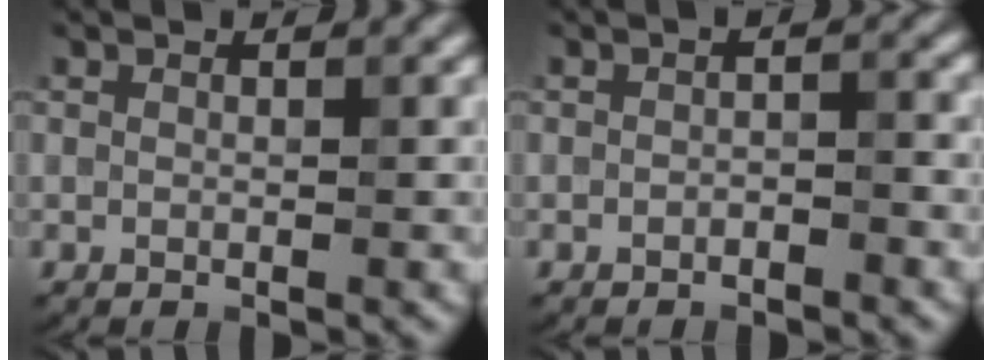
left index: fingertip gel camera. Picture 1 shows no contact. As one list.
[{"total": 1.2, "force": [-0.8, 0.4, 0.8], "torque": [-0.013, 0.003, -0.013]}]